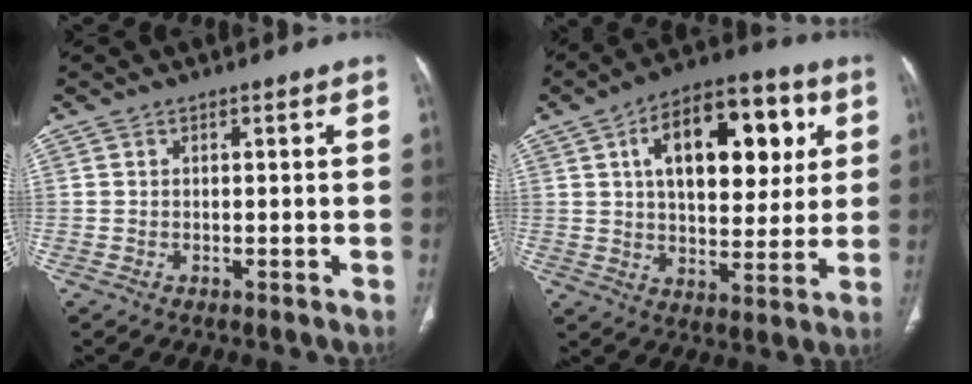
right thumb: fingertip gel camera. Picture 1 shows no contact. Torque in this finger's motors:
{"motor_torque": [0.25, 4.76, 1.11, -0.73, 0.15]}